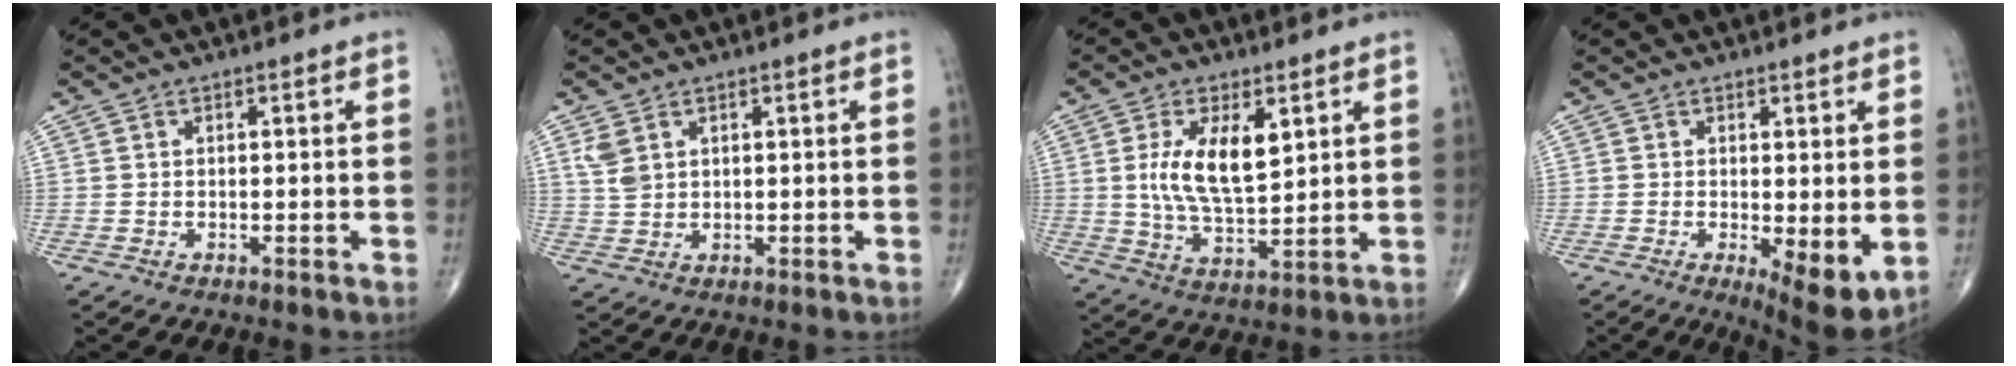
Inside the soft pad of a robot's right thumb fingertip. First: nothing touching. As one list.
[{"total": 3.5, "force": [1.6, 2.3, 2.0], "torque": [-0.041, -0.002, 0.043]}, {"total": 11.4, "force": [3.2, 5.2, 9.6], "torque": [-0.168, -0.019, 0.066]}, {"total": 7.9, "force": [-1.1, 2.6, 7.4], "torque": [-0.104, -0.023, -0.013]}]